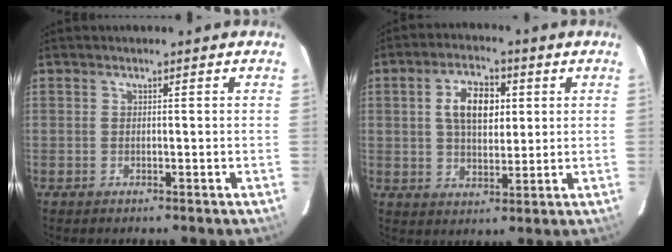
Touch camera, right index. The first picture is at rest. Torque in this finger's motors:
{"motor_torque": [0.74, 0.51, 0.55, 0.11]}